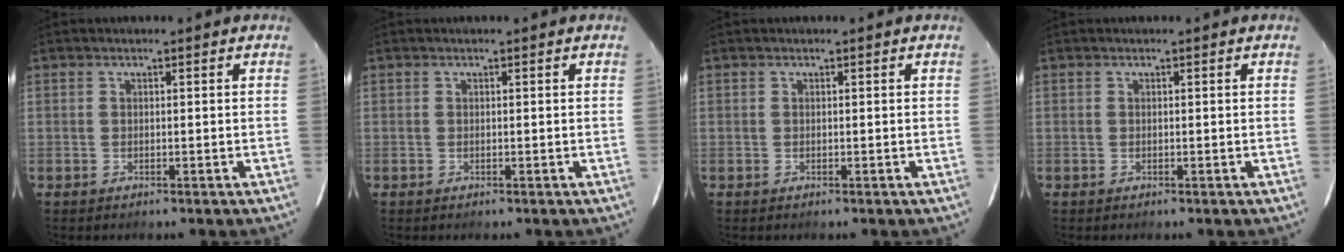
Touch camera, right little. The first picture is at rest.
{"total": 0.0}
{"total": 0.0}
{"total": 0.0}